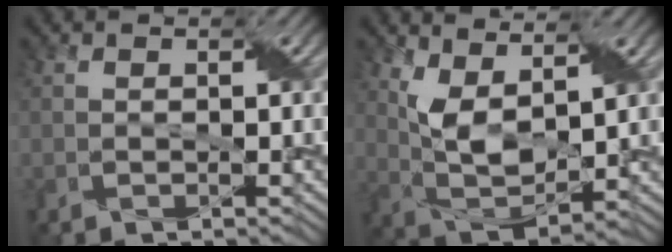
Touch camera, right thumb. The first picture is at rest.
{"total": 7.3, "force": [3.5, 3.4, 5.5], "torque": [-0.124, -0.005, 0.071]}